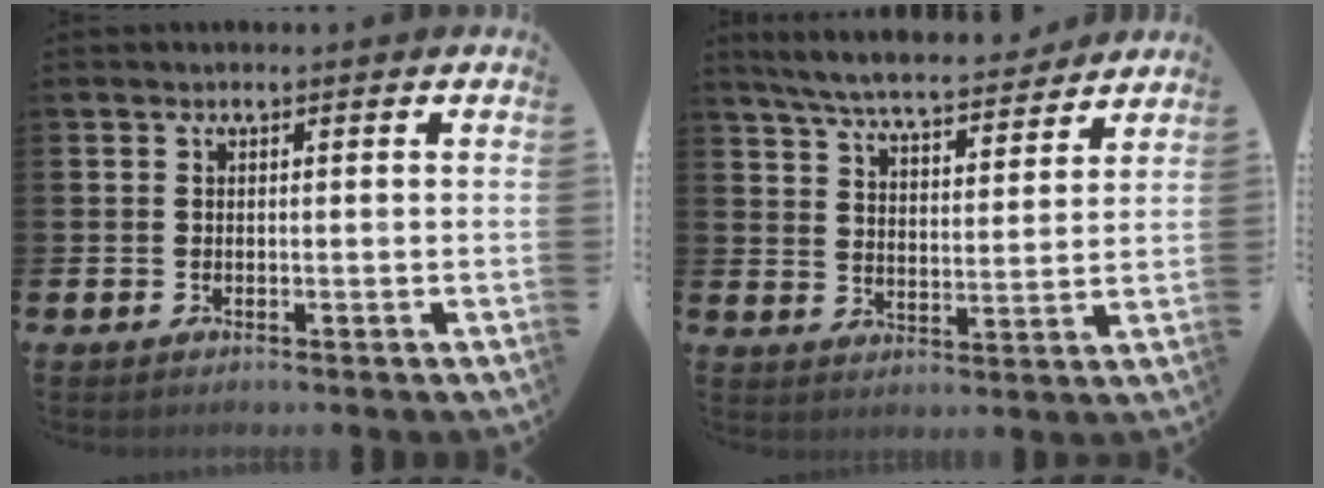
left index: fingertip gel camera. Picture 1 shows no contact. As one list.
[{"total": 6.9, "force": [6.5, 0.8, 2.1], "torque": [-0.062, -0.043, 0.112]}]